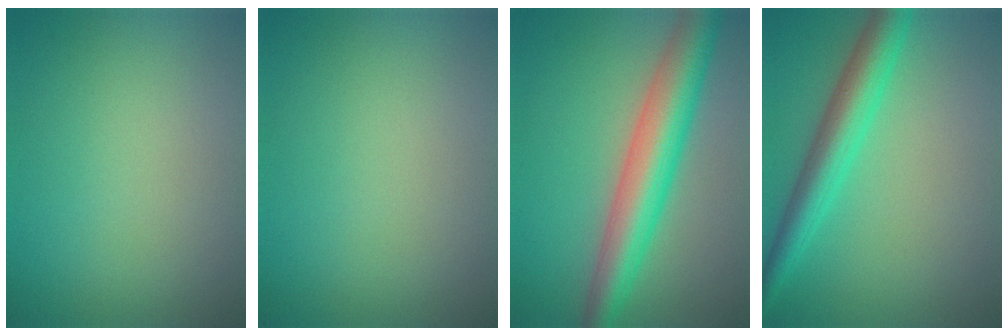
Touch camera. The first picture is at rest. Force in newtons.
{"total": 0.0}
{"total": 6.9, "press": 6.9, "slide": 0.4}
{"total": 4.7, "press": 4.7, "slide": 0.1}